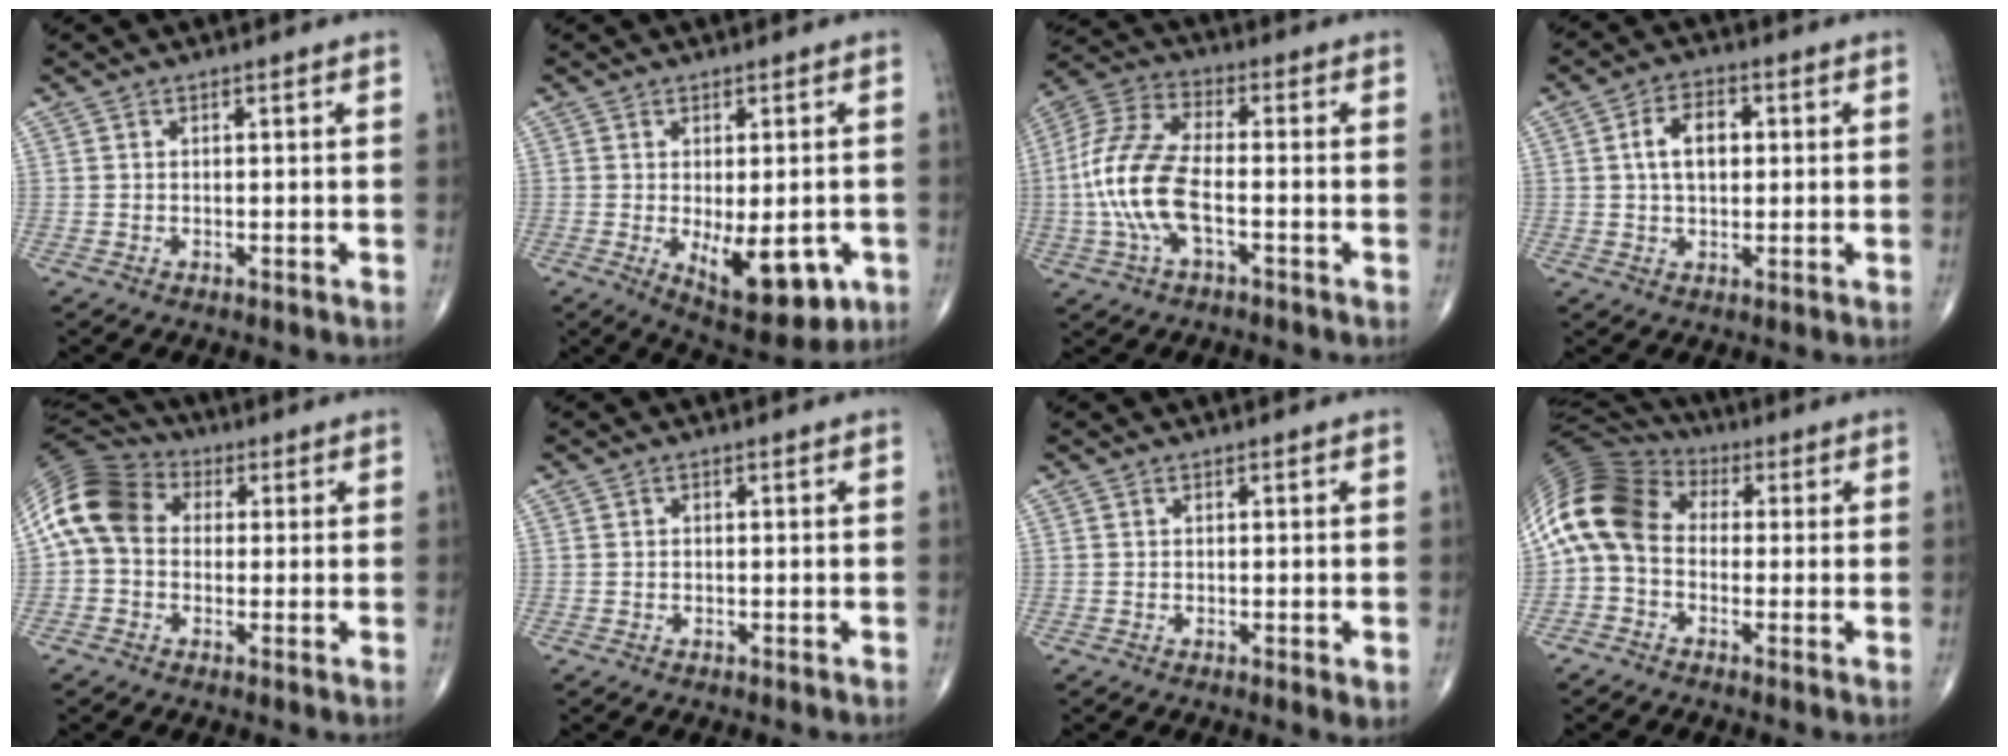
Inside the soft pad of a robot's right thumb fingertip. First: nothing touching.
{"total": 12.7, "force": [-3.6, 5.6, 10.8], "torque": [-0.133, -0.013, -0.034]}
{"total": 14.1, "force": [-2.8, 6.1, 12.4], "torque": [-0.279, 0.029, -0.058]}
{"total": 7.1, "force": [1.1, 4.5, 5.4], "torque": [-0.081, 0.012, 0.013]}
{"total": 12.5, "force": [1.3, 9.6, 7.8], "torque": [-0.147, 0.034, 0.011]}
{"total": 0.0}
{"total": 1.8, "force": [-0.3, 0.3, 1.8], "torque": [-0.032, -0.009, -0.004]}
{"total": 13.0, "force": [-0.2, 9.6, 8.8], "torque": [-0.175, 0.037, -0.019]}